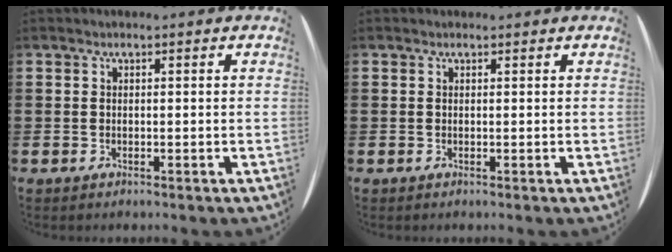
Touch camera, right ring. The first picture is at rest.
{"total": 0.0}